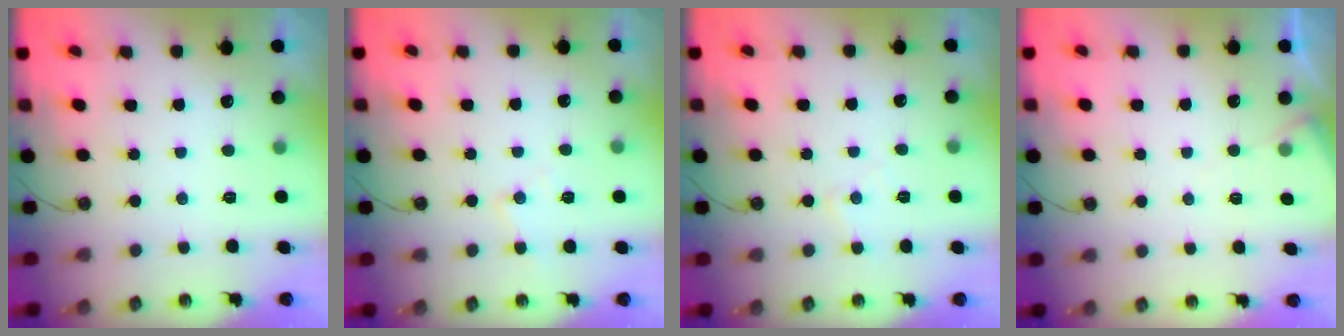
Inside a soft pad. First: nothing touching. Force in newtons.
{"total": 6.2, "press": 6.2, "slide": 0.3}
{"total": 5.4, "press": 5.4, "slide": 0.9}
{"total": 4.0, "press": 3.9, "slide": 0.6}